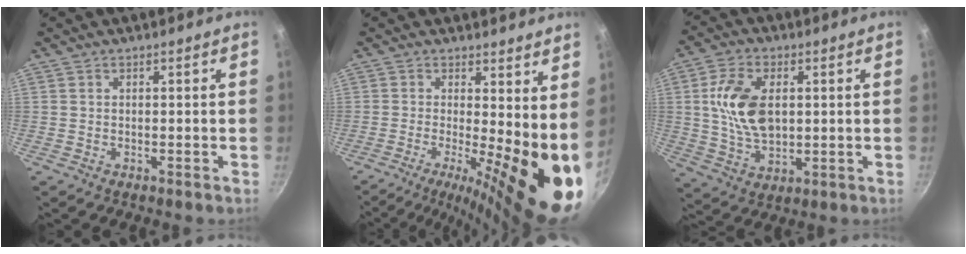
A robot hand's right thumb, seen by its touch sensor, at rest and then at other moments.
{"total": 13.5, "force": [-0.8, 3.5, 13.0], "torque": [-0.170, -0.021, -0.015]}
{"total": 12.3, "force": [1.7, 7.4, 9.7], "torque": [-0.166, -0.003, 0.034]}